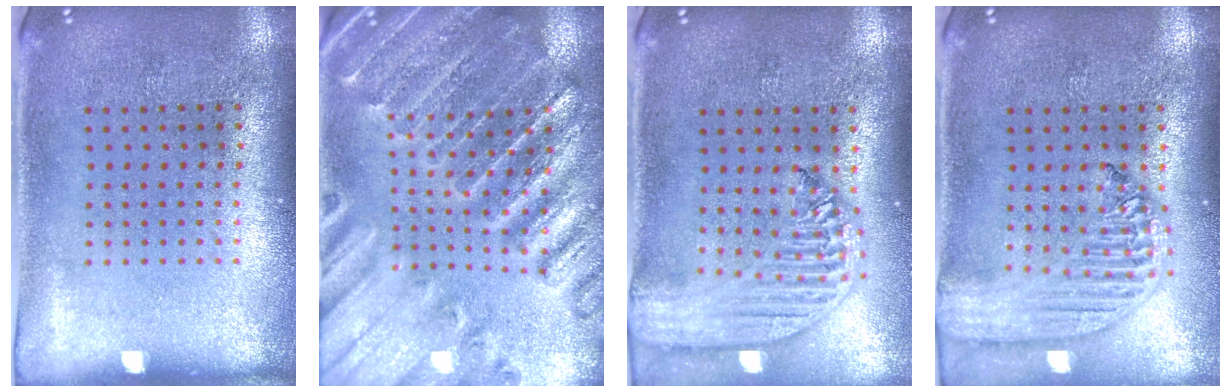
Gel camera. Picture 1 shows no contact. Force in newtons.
{"total": 2.7, "press": 2.7, "slide": 0.4}
{"total": 2.6, "press": 2.2, "slide": 1.4}
{"total": 2.3, "press": 2.0, "slide": 1.2}